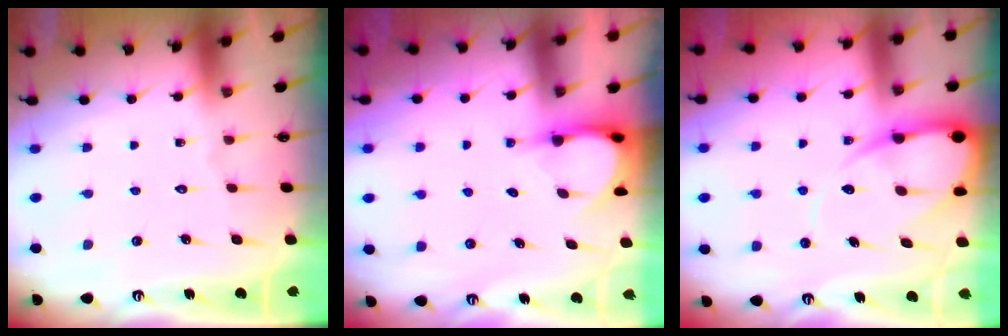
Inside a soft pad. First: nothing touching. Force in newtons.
{"total": 3.7, "press": 3.7, "slide": 0.2}
{"total": 11.9, "press": 11.9, "slide": 1.0}